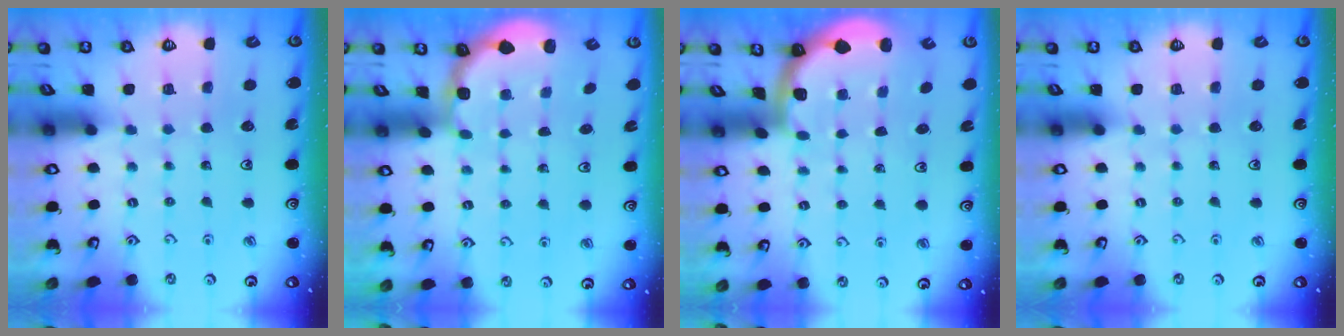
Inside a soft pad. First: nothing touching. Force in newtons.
{"total": 1.9, "press": 1.6, "slide": 1.0}
{"total": 1.4, "press": 1.4, "slide": 0.1}
{"total": 0.0}